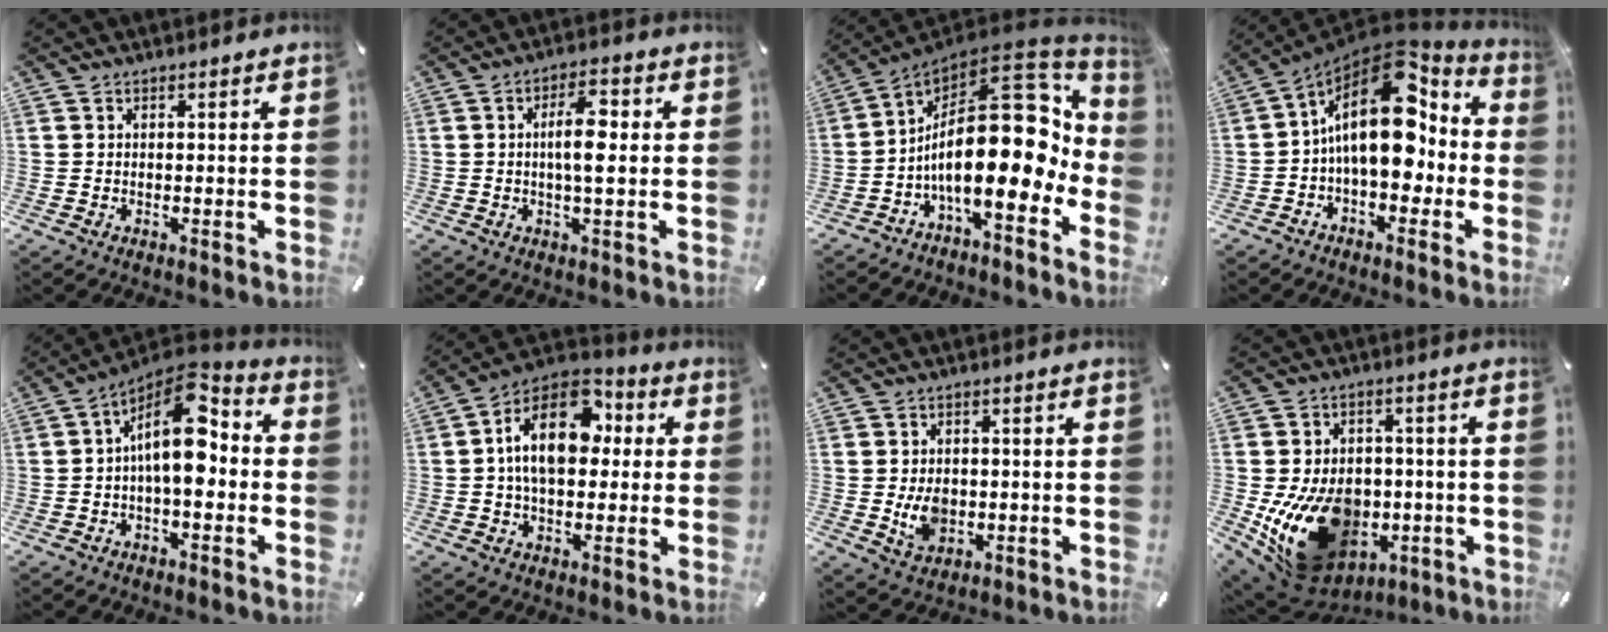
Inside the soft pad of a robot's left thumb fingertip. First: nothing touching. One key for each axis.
{"total": 8.1, "fx": 0.4, "fy": 3.0, "fz": 7.5, "tx": -0.139, "ty": 0.009, "tz": 0.002}
{"total": 27.1, "fx": 1.3, "fy": 13.2, "fz": 23.7, "tx": -0.389, "ty": -0.049, "tz": 0.030}
{"total": 19.0, "fx": 3.3, "fy": 11.2, "fz": 15.0, "tx": -0.241, "ty": -0.032, "tz": 0.052}
{"total": 14.4, "fx": 1.2, "fy": 7.3, "fz": 12.4, "tx": -0.228, "ty": -0.023, "tz": 0.016}
{"total": 17.1, "fx": 2.9, "fy": 11.0, "fz": 12.8, "tx": -0.226, "ty": 0.002, "tz": 0.047}
{"total": 6.6, "fx": -0.7, "fy": 5.1, "fz": 4.1, "tx": -0.078, "ty": -0.004, "tz": -0.014}
{"total": 19.1, "fx": -4.2, "fy": 14.4, "fz": 11.8, "tx": -0.211, "ty": 0.011, "tz": -0.051}